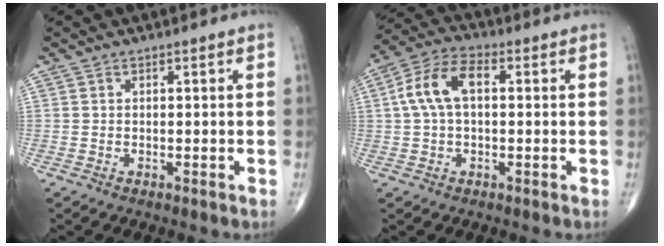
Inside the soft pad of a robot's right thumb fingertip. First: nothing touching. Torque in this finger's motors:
{"motor_torque": [-0.30, 0.54, 0.39, 0.00, 0.24]}